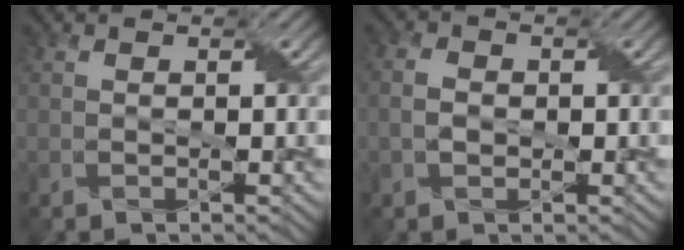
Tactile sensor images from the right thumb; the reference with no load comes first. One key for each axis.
{"total": 2.4, "fx": -0.2, "fy": 1.8, "fz": 1.6, "tx": -0.040, "ty": 0.004, "tz": -0.006}